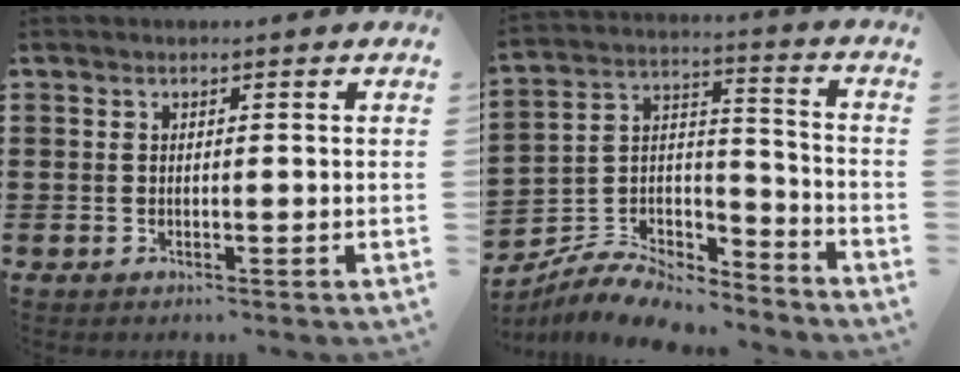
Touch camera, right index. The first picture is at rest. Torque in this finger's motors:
{"motor_torque": [0.41, -0.69, 0.18, -0.01]}